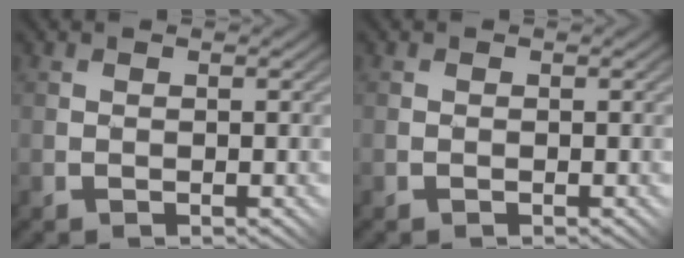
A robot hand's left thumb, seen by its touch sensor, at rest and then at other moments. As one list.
[{"total": 0.0}]